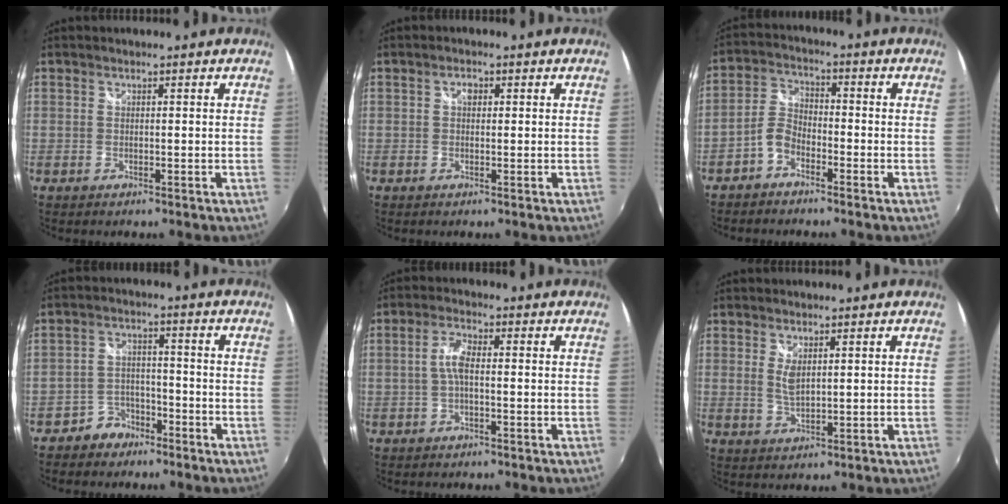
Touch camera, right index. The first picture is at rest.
{"total": 1.6, "force": [0.4, 1.1, 1.1], "torque": [-0.017, 0.005, 0.004]}
{"total": 4.6, "force": [-3.1, 2.6, 2.3], "torque": [-0.056, 0.015, -0.064]}
{"total": 5.4, "force": [-4.0, 3.6, 0.6], "torque": [-0.020, 0.020, -0.068]}
{"total": 3.7, "force": [-0.3, 1.2, 3.5], "torque": [-0.073, 0.008, -0.006]}
{"total": 3.3, "force": [1.0, 1.4, 2.8], "torque": [-0.049, -0.006, 0.019]}